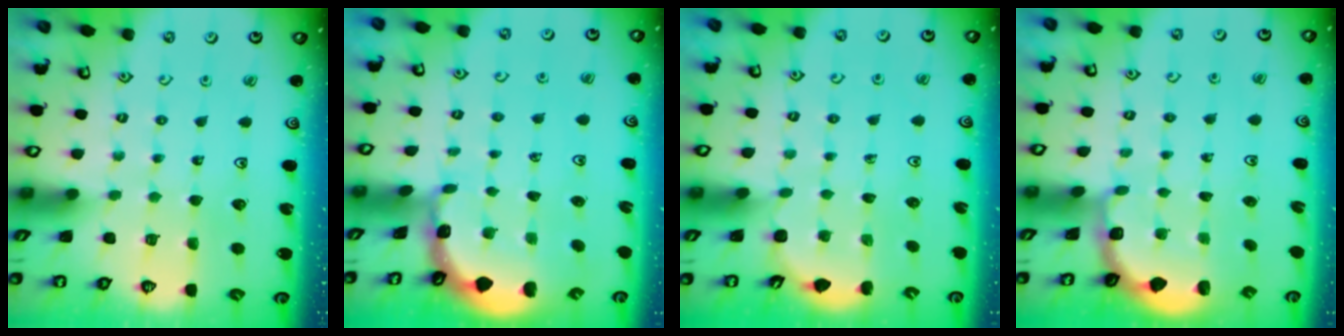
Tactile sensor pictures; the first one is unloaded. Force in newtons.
{"total": 1.0, "press": 1.0, "slide": 0.0}
{"total": 2.3, "press": 1.8, "slide": 1.4}
{"total": 1.9, "press": 1.6, "slide": 1.0}